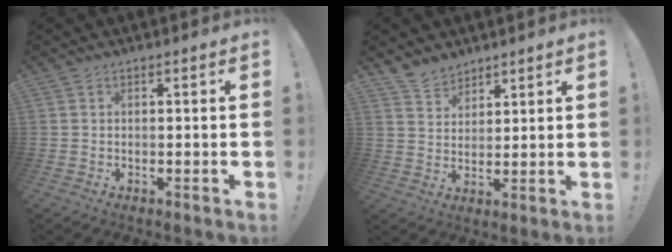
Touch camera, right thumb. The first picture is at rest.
{"total": 6.2, "force": [5.3, 3.2, 0.4], "torque": [-0.014, -0.037, 0.104]}